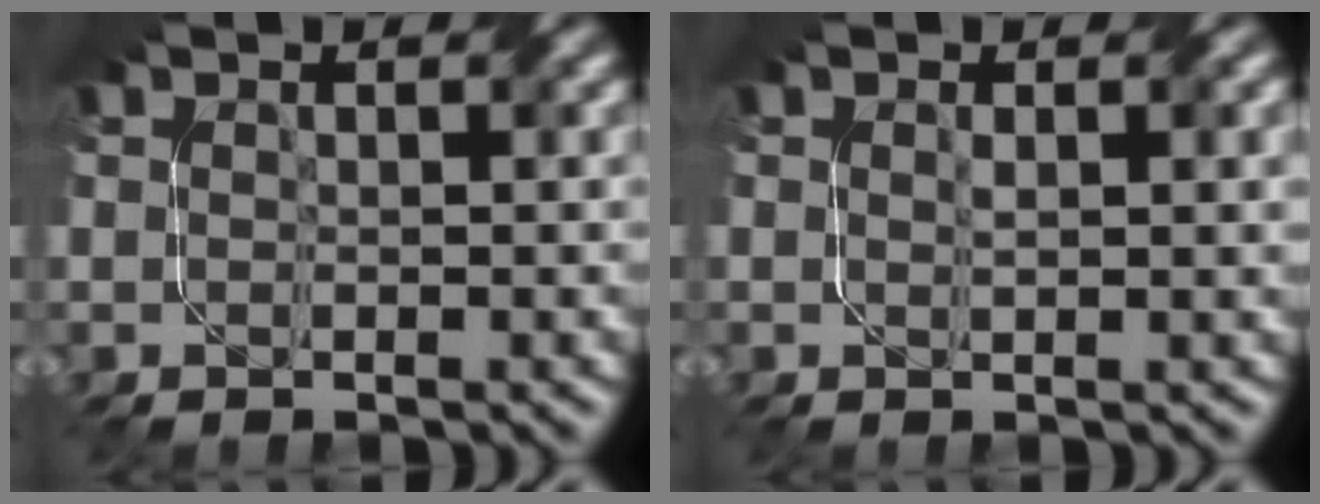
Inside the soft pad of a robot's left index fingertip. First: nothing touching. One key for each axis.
{"total": 1.5, "fx": 0.4, "fy": 0.5, "fz": 1.4, "tx": -0.021, "ty": -0.002, "tz": 0.010}